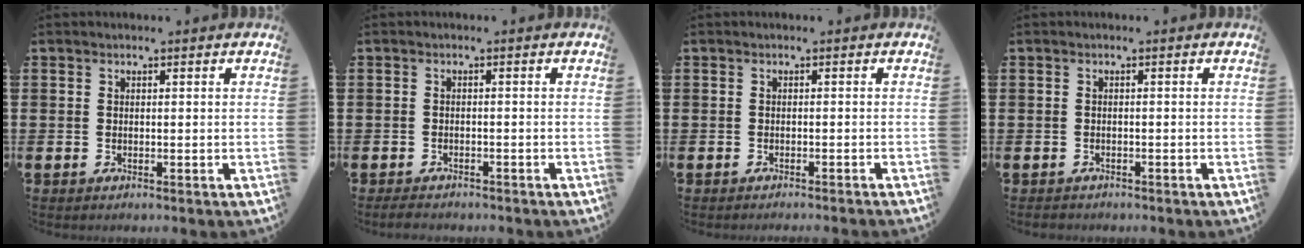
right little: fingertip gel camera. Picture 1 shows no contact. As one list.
[{"total": 1.1, "force": [-1.1, 0.2, 0.3], "torque": [-0.008, 0.002, -0.023]}, {"total": 0.6, "force": [-0.6, -0.2, 0.0], "torque": [0.001, 0.000, -0.013]}, {"total": 0.5, "force": [-0.5, 0.2, 0.0], "torque": [-0.002, 0.001, -0.012]}]